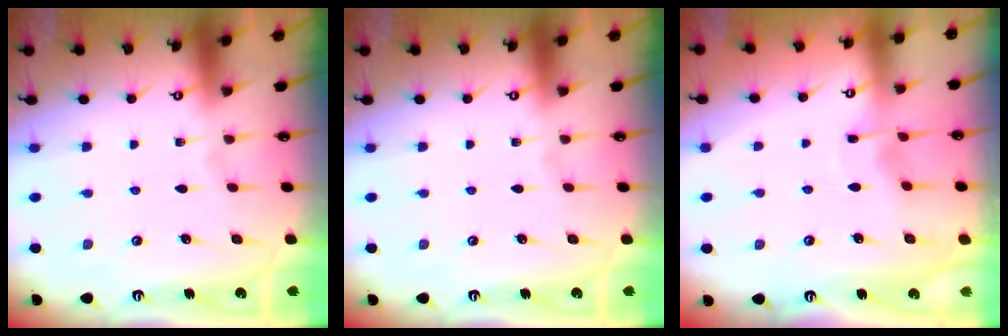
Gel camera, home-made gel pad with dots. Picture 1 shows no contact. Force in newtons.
{"total": 0.0}
{"total": 4.1, "press": 4.1, "slide": 0.3}